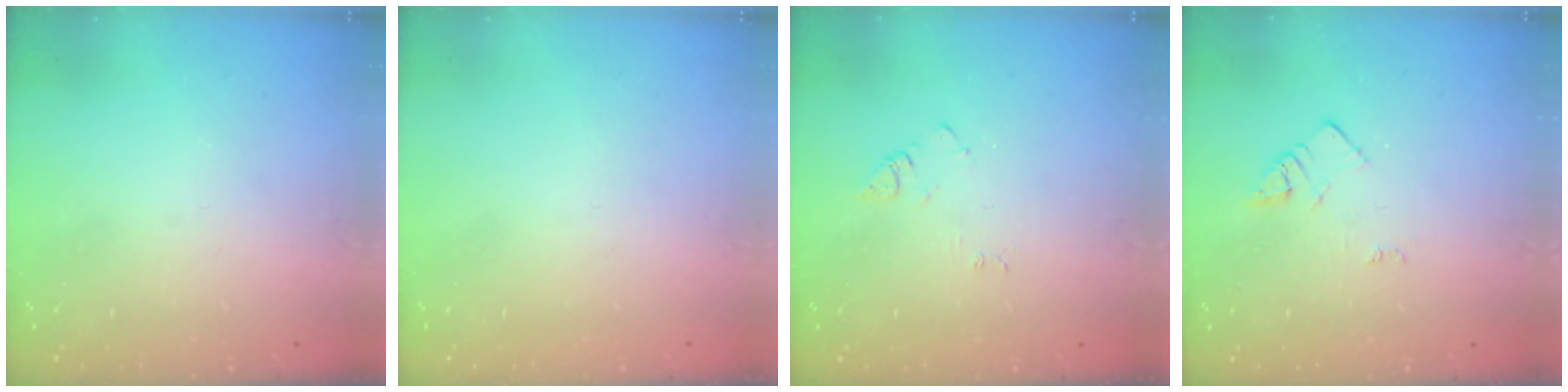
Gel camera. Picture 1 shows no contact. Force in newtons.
{"total": 1.7, "press": 1.7, "slide": 0.1}
{"total": 4.2, "press": 4.2, "slide": 0.6}
{"total": 2.3, "press": 2.3, "slide": 0.3}